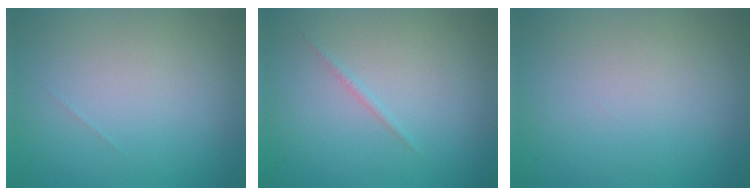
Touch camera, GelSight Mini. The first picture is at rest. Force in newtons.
{"total": 0.6, "press": 0.6, "slide": 0.0}
{"total": 0.0}